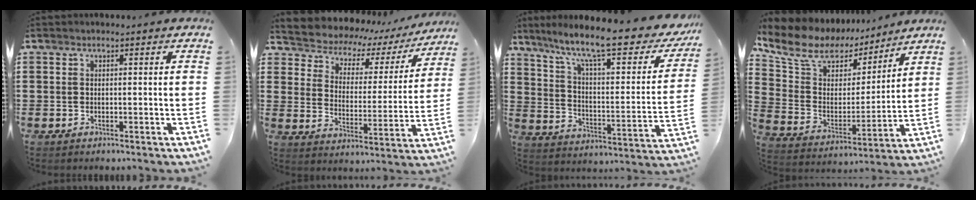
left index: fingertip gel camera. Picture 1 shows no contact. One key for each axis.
{"total": 3.4, "fx": 2.8, "fy": 1.9, "fz": 0.5, "tx": -0.035, "ty": -0.028, "tz": 0.038}
{"total": 12.3, "fx": 9.9, "fy": 1.1, "fz": 7.3, "tx": -0.151, "ty": -0.069, "tz": 0.160}
{"total": 10.2, "fx": 8.0, "fy": 5.2, "fz": 3.7, "tx": -0.117, "ty": -0.039, "tz": 0.142}